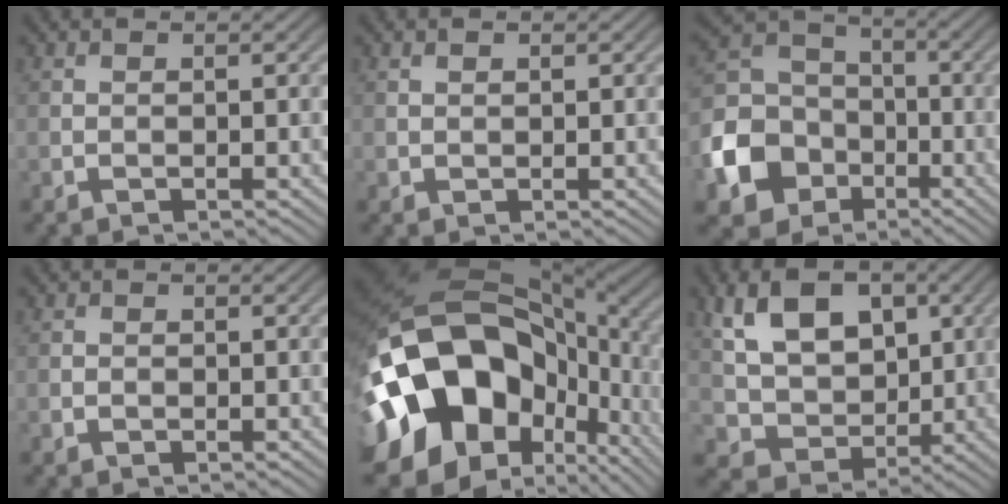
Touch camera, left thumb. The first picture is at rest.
{"total": 0.6, "force": [0.4, 0.3, 0.4], "torque": [-0.007, 0.001, 0.007]}
{"total": 10.9, "force": [-4.0, 8.8, 4.9], "torque": [-0.136, -0.014, -0.094]}
{"total": 0.6, "force": [-0.3, 0.4, 0.4], "torque": [-0.006, -0.001, -0.006]}
{"total": 22.8, "force": [-3.3, 15.6, 16.3], "torque": [-0.352, -0.041, -0.027]}
{"total": 9.7, "force": [2.3, 7.0, 6.3], "torque": [-0.134, -0.014, 0.042]}